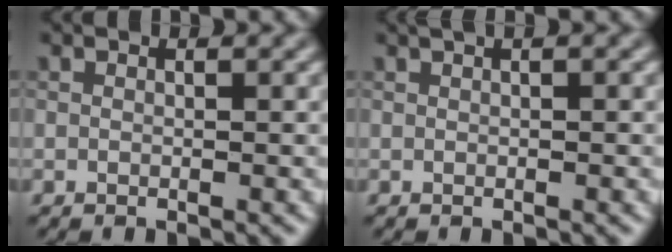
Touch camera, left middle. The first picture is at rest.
{"total": 1.3, "force": [0.7, 0.2, 1.0], "torque": [-0.016, 0.004, 0.013]}